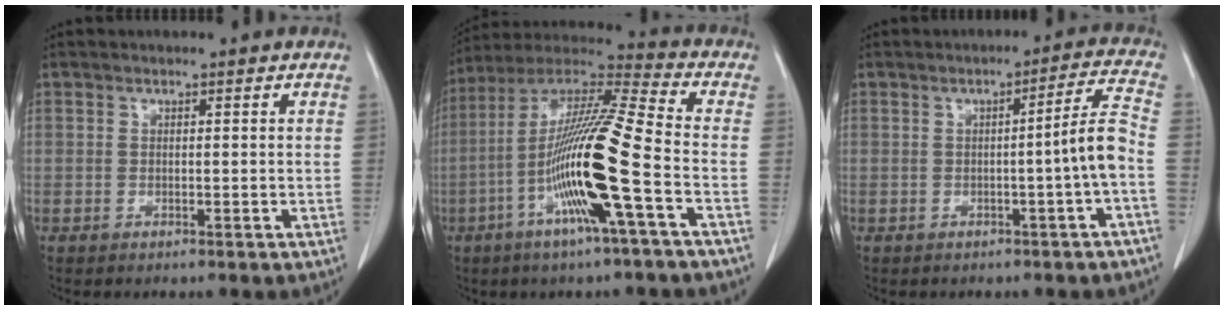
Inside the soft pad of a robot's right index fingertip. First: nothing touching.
{"total": 17.7, "force": [-5.3, -0.2, 16.9], "torque": [-0.331, -0.005, -0.109]}
{"total": 5.5, "force": [-1.5, -1.2, 5.1], "torque": [-0.066, 0.006, -0.023]}